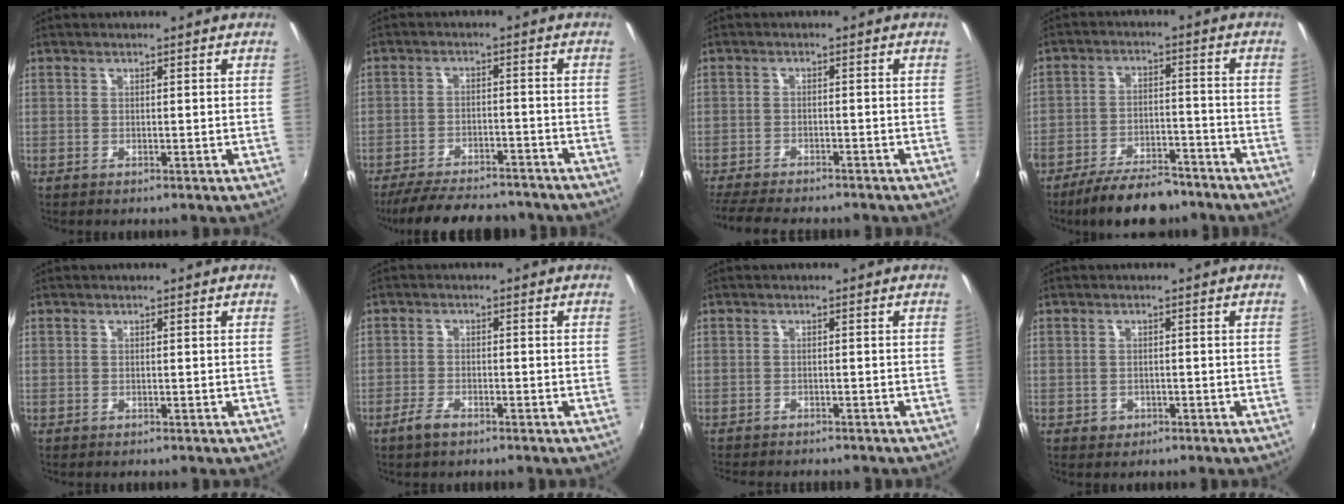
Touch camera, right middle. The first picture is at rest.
{"total": 16.9, "force": [-14.4, 4.9, 7.3], "torque": [-0.154, -0.013, -0.206]}
{"total": 10.0, "force": [-8.8, 2.1, 4.2], "torque": [-0.105, -0.023, -0.142]}
{"total": 13.1, "force": [-10.7, 4.4, 6.2], "torque": [-0.128, -0.006, -0.163]}
{"total": 0.0}
{"total": 3.0, "force": [-2.3, 0.9, 1.8], "torque": [-0.050, -0.001, -0.046]}
{"total": 4.7, "force": [-4.3, 1.0, 1.5], "torque": [-0.039, -0.015, -0.065]}
{"total": 1.9, "force": [-0.9, 1.7, 0.6], "torque": [-0.012, -0.001, -0.010]}